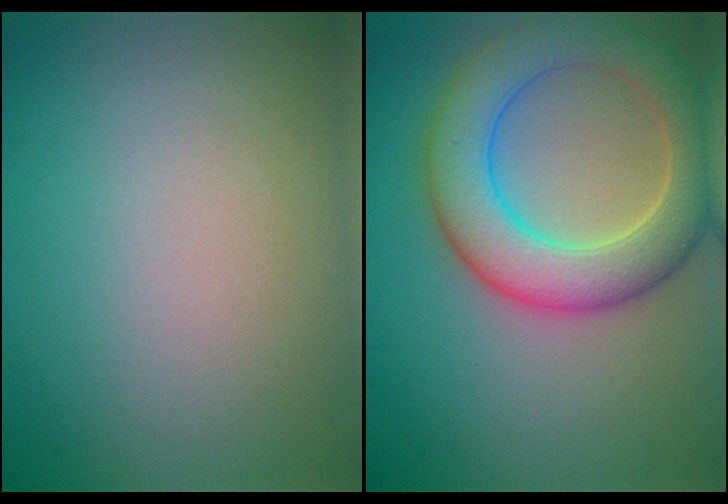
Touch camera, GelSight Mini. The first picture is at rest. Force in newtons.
{"total": 7.3, "press": 7.3, "slide": 0.4}